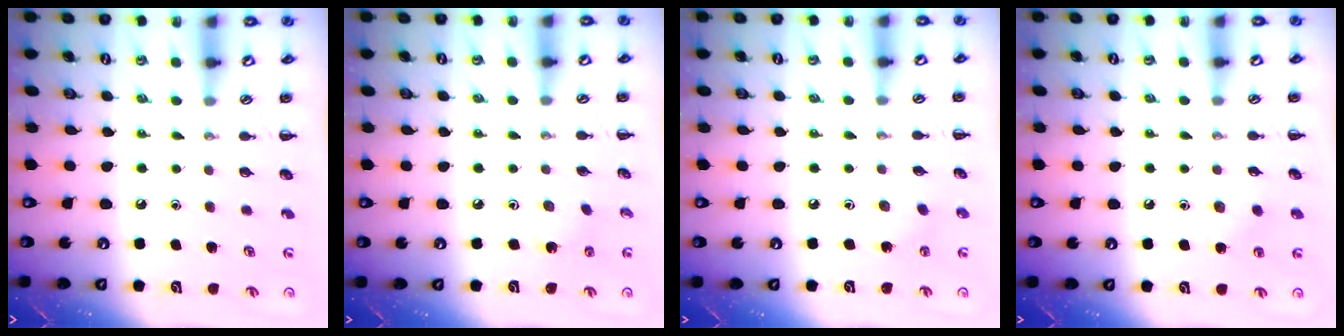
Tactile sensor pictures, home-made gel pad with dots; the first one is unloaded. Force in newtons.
{"total": 1.4, "press": 1.3, "slide": 0.5}
{"total": 1.5, "press": 1.4, "slide": 0.7}
{"total": 4.2, "press": 4.0, "slide": 1.3}